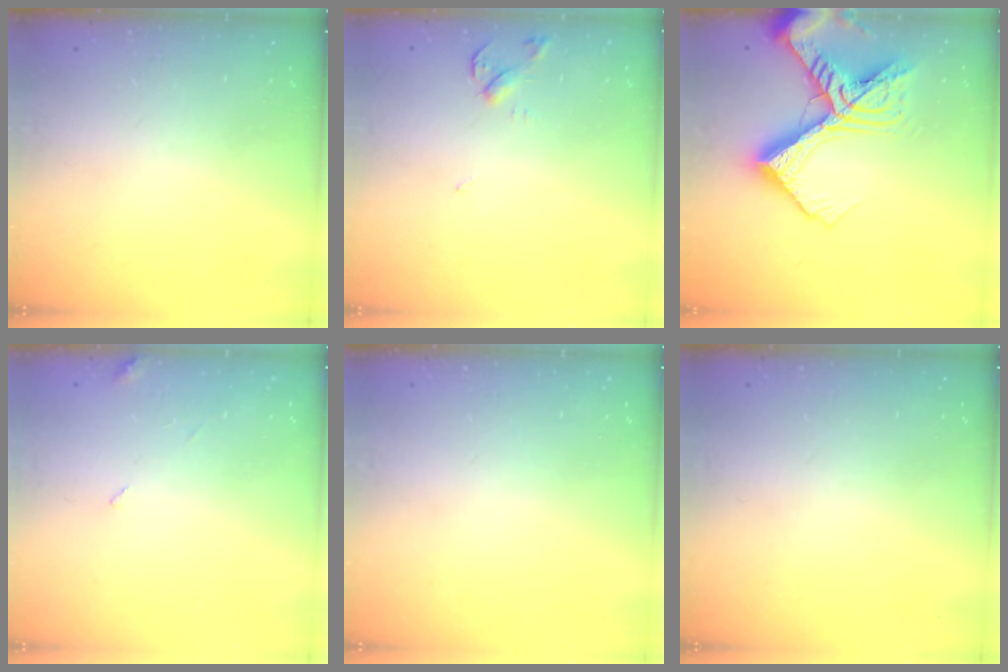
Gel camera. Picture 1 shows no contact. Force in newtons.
{"total": 4.3, "press": 4.3, "slide": 0.8}
{"total": 20.9, "press": 20.7, "slide": 2.5}
{"total": 3.6, "press": 3.6, "slide": 0.4}
{"total": 0.0}
{"total": 0.0}